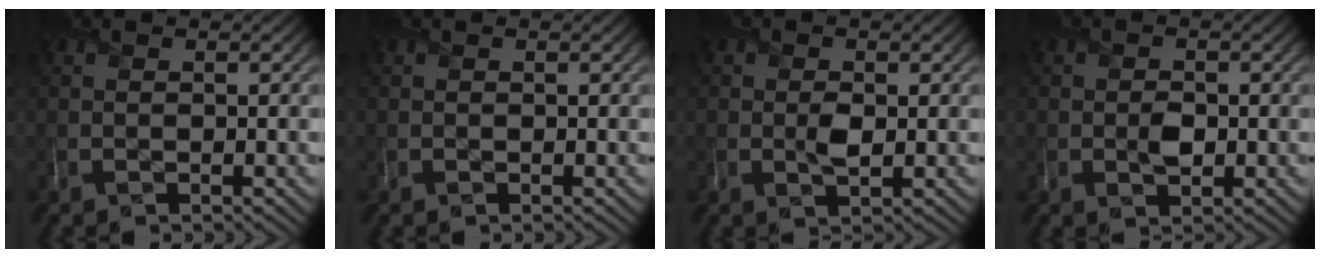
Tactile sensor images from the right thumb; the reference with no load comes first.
{"total": 0.0}
{"total": 2.1, "force": [-0.2, 1.4, 1.6], "torque": [-0.031, -0.005, -0.004]}
{"total": 2.3, "force": [-0.4, 1.8, 1.4], "torque": [-0.027, -0.006, -0.009]}